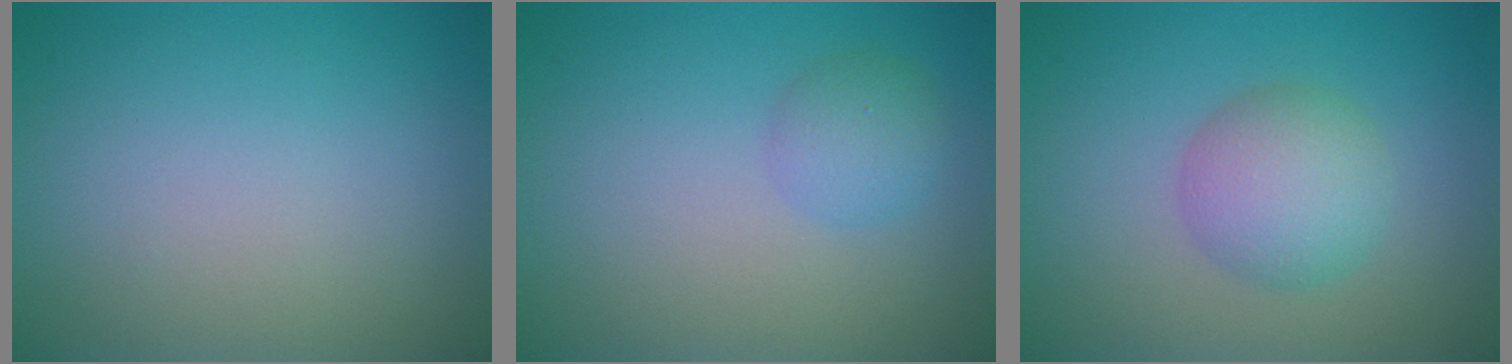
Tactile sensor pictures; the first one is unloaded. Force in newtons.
{"total": 2.1, "press": 2.1, "slide": 0.1}
{"total": 4.0, "press": 4.0, "slide": 0.1}